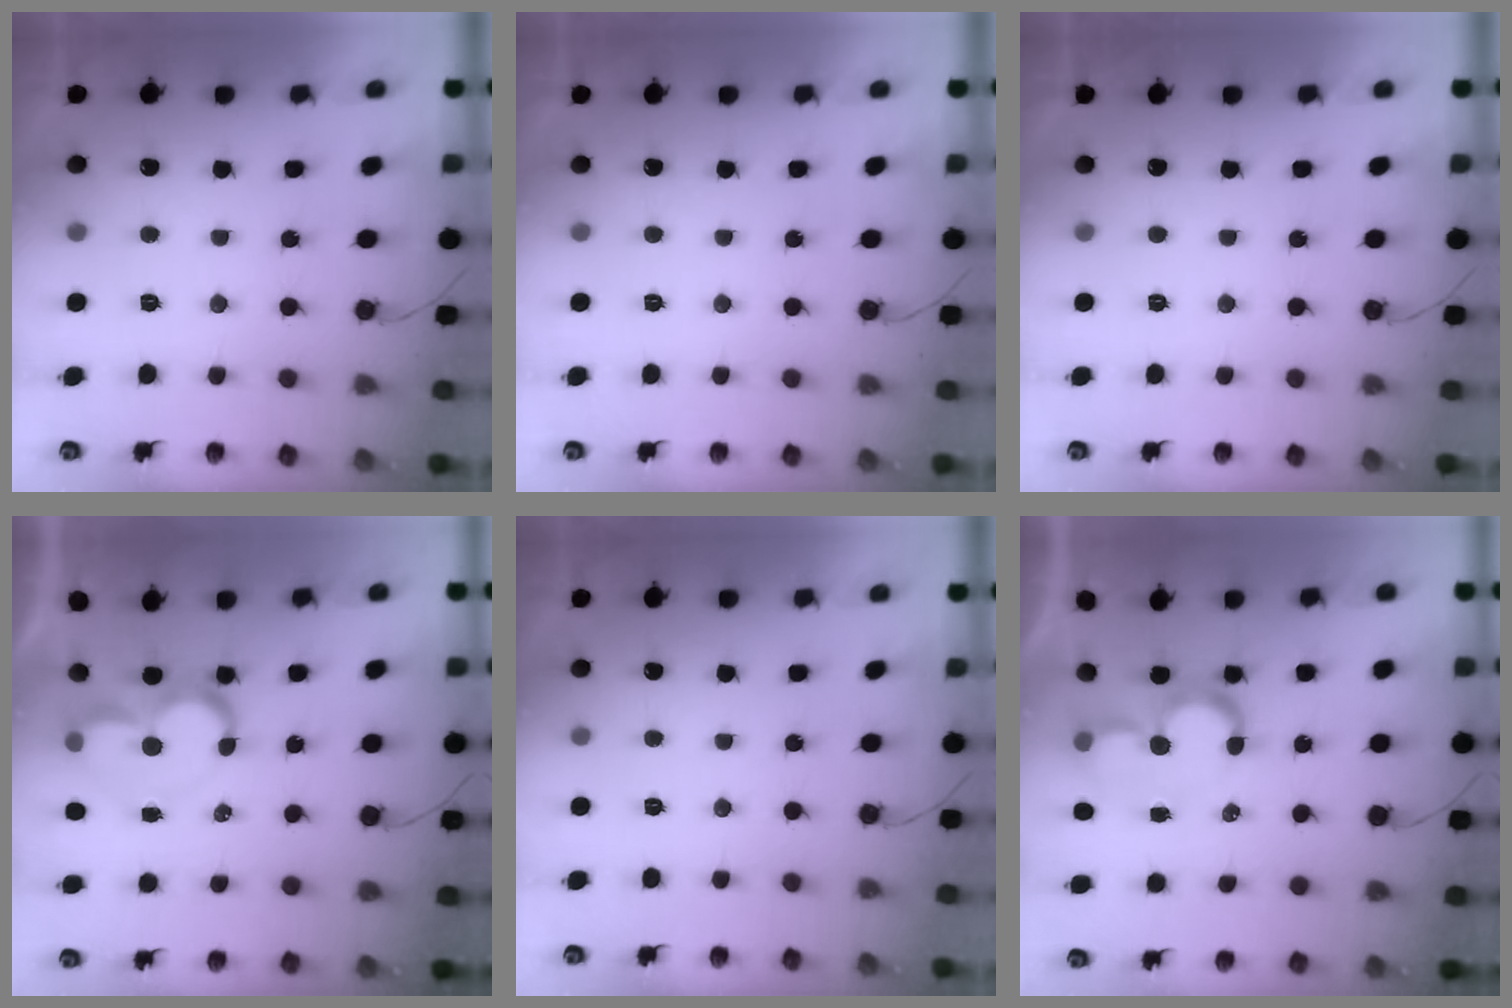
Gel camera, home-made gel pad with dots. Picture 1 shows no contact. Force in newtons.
{"total": 1.7, "press": 1.6, "slide": 0.1}
{"total": 1.8, "press": 1.8, "slide": 0.0}
{"total": 9.0, "press": 9.0, "slide": 0.9}
{"total": 0.0}
{"total": 8.3, "press": 8.3, "slide": 0.2}